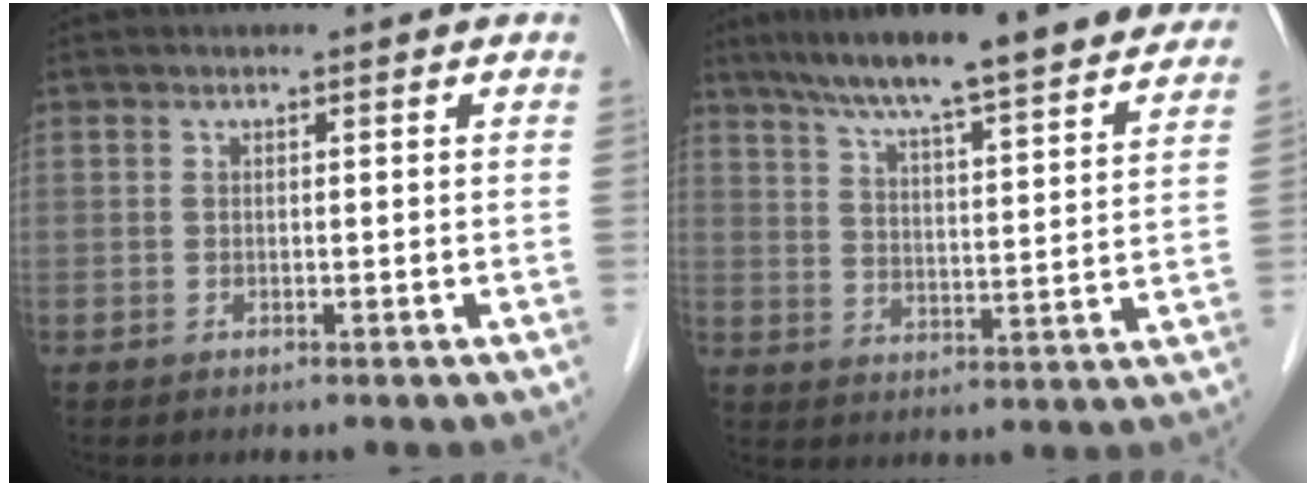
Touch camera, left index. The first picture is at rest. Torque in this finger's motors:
{"motor_torque": [1.04, -1.10, 0.28, 0.17]}